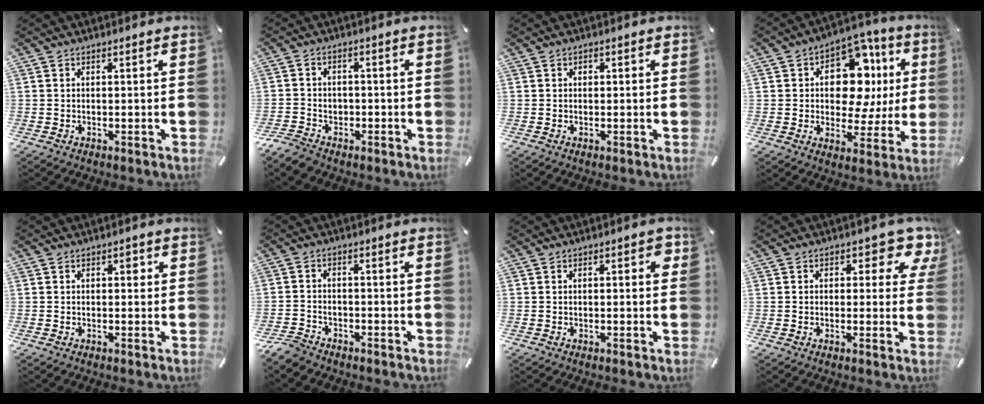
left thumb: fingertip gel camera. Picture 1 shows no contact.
{"total": 4.5, "force": [-2.6, 3.4, 1.3], "torque": [-0.033, 0.012, -0.050]}
{"total": 0.6, "force": [0.1, 0.6, 0.2], "torque": [0.005, 0.000, -0.002]}
{"total": 15.7, "force": [3.9, 9.8, 11.6], "torque": [-0.164, -0.027, 0.070]}
{"total": 1.5, "force": [0.3, 1.0, 1.1], "torque": [-0.007, 0.001, -0.001]}
{"total": 4.1, "force": [-3.4, 2.0, 1.2], "torque": [-0.038, 0.015, -0.069]}
{"total": 2.7, "force": [0.4, 1.2, 2.4], "torque": [-0.031, 0.002, 0.001]}
{"total": 6.3, "force": [2.9, 3.7, 4.1], "torque": [-0.041, -0.014, 0.044]}